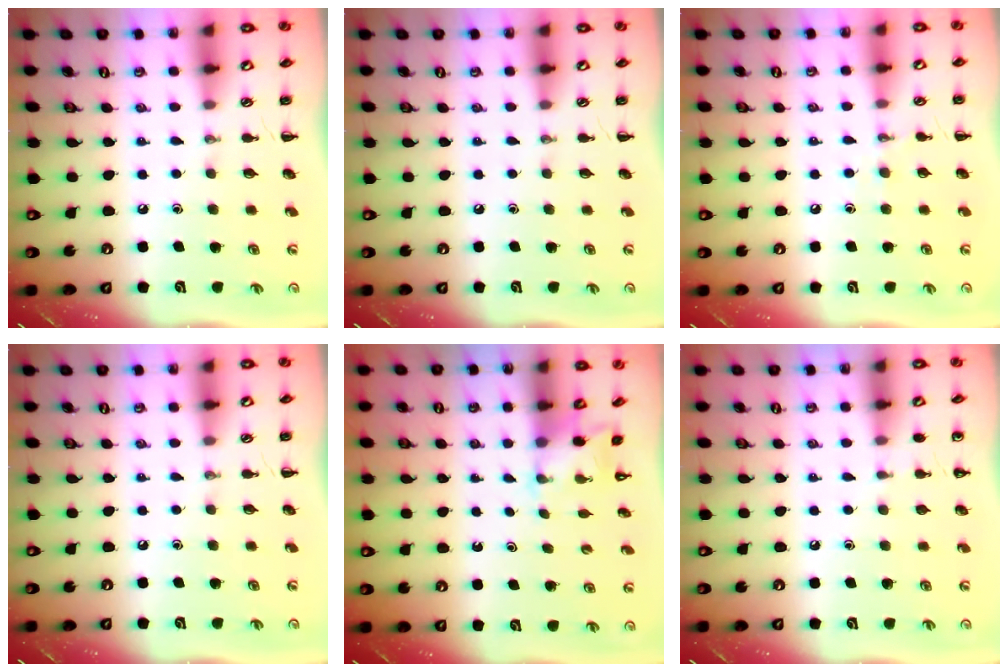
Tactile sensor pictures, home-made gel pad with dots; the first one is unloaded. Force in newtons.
{"total": 0.0}
{"total": 5.8, "press": 5.6, "slide": 1.6}
{"total": 0.0}
{"total": 2.0, "press": 2.0, "slide": 0.5}
{"total": 4.2, "press": 4.0, "slide": 1.2}